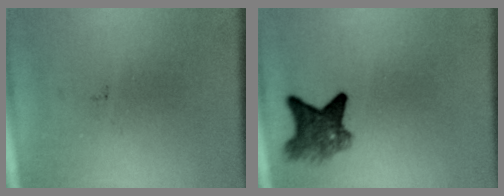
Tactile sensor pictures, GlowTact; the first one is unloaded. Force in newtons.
{"total": 5.2}